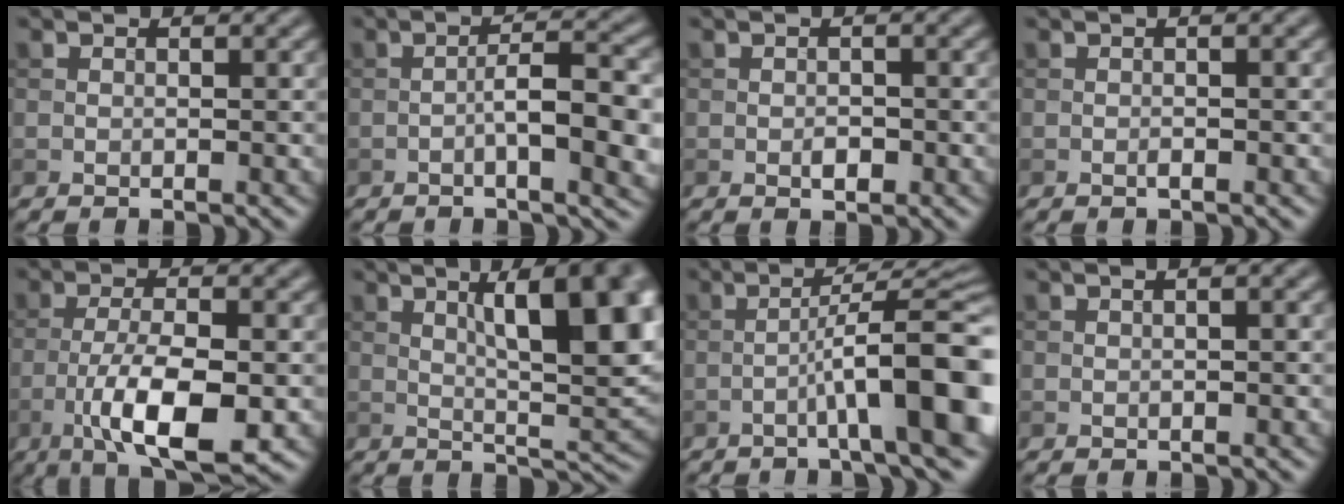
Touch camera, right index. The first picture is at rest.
{"total": 6.6, "force": [-1.4, 1.6, 6.2], "torque": [-0.100, 0.005, -0.022]}
{"total": 1.4, "force": [-0.4, 0.7, 1.1], "torque": [-0.018, 0.001, -0.008]}
{"total": 1.1, "force": [-0.2, 0.1, 1.1], "torque": [-0.019, 0.000, -0.007]}
{"total": 9.0, "force": [-3.1, 2.9, 7.9], "torque": [-0.137, -0.003, -0.056]}
{"total": 12.6, "force": [3.6, 4.2, 11.4], "torque": [-0.139, 0.008, 0.049]}
{"total": 10.6, "force": [-3.0, 1.6, 10.0], "torque": [-0.137, 0.019, -0.045]}
{"total": 1.6, "force": [0.5, 0.4, 1.5], "torque": [-0.022, -0.001, 0.005]}